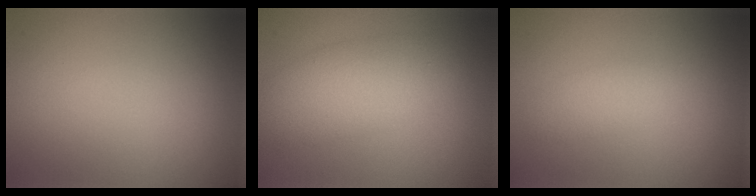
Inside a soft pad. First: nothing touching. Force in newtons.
{"total": 4.9, "press": 4.9, "slide": 0.2}
{"total": 1.7, "press": 1.7, "slide": 0.1}